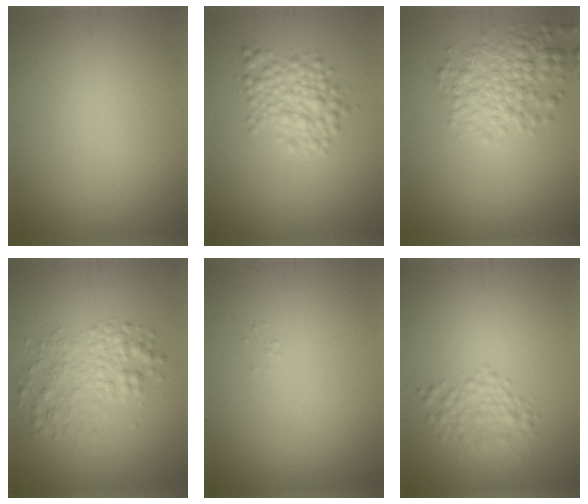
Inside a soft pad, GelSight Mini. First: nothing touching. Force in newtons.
{"total": 3.6, "press": 3.6, "slide": 0.1}
{"total": 4.1, "press": 4.1, "slide": 0.1}
{"total": 3.4, "press": 3.4, "slide": 0.1}
{"total": 0.0}
{"total": 2.5, "press": 2.5, "slide": 0.0}